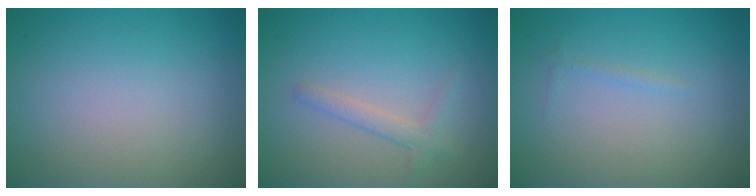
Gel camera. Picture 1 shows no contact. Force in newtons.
{"total": 1.7, "press": 1.7, "slide": 0.1}
{"total": 0.5, "press": 0.5, "slide": 0.1}